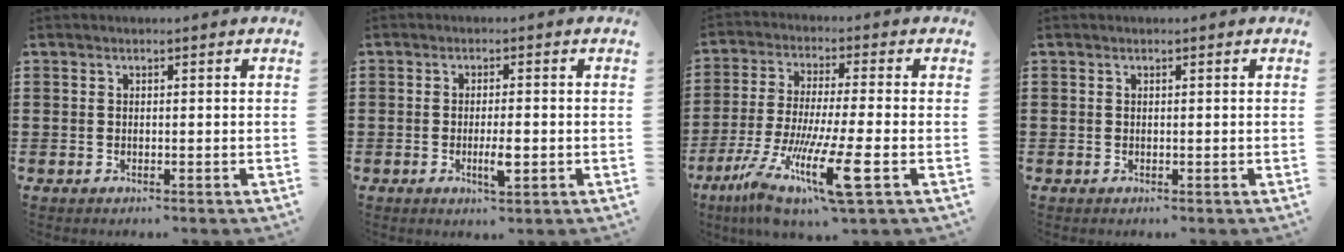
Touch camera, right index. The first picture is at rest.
{"total": 3.8, "force": [-0.9, 0.8, 3.6], "torque": [-0.068, -0.004, -0.018]}
{"total": 13.1, "force": [-5.8, 1.6, 11.6], "torque": [-0.244, -0.018, -0.104]}
{"total": 0.0}